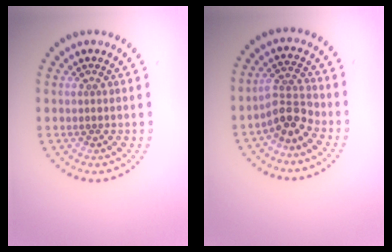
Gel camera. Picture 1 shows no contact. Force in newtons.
{"total": 2.9, "press": 2.6, "slide": 1.4}